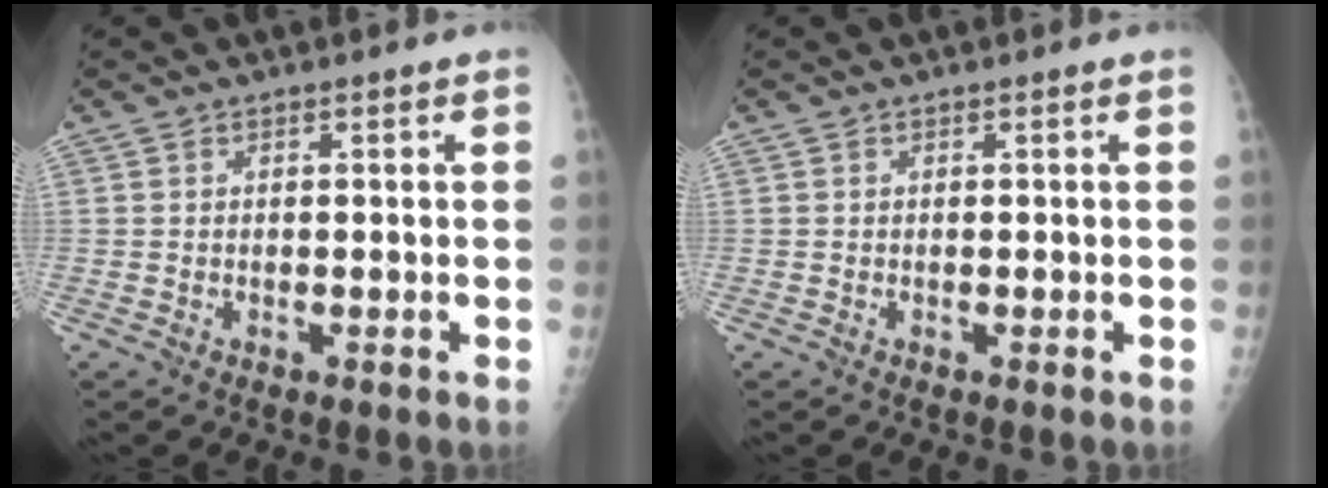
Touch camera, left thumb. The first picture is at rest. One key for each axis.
{"total": 0.0}